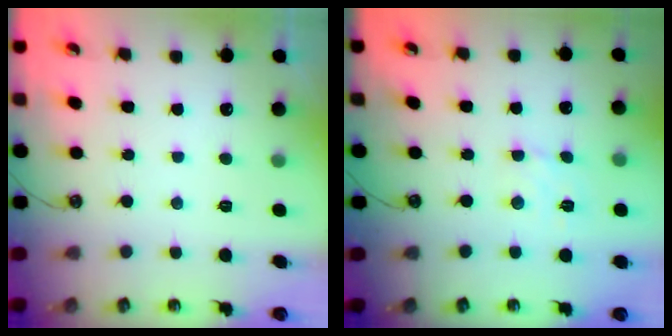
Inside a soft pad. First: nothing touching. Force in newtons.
{"total": 2.9, "press": 2.8, "slide": 0.5}